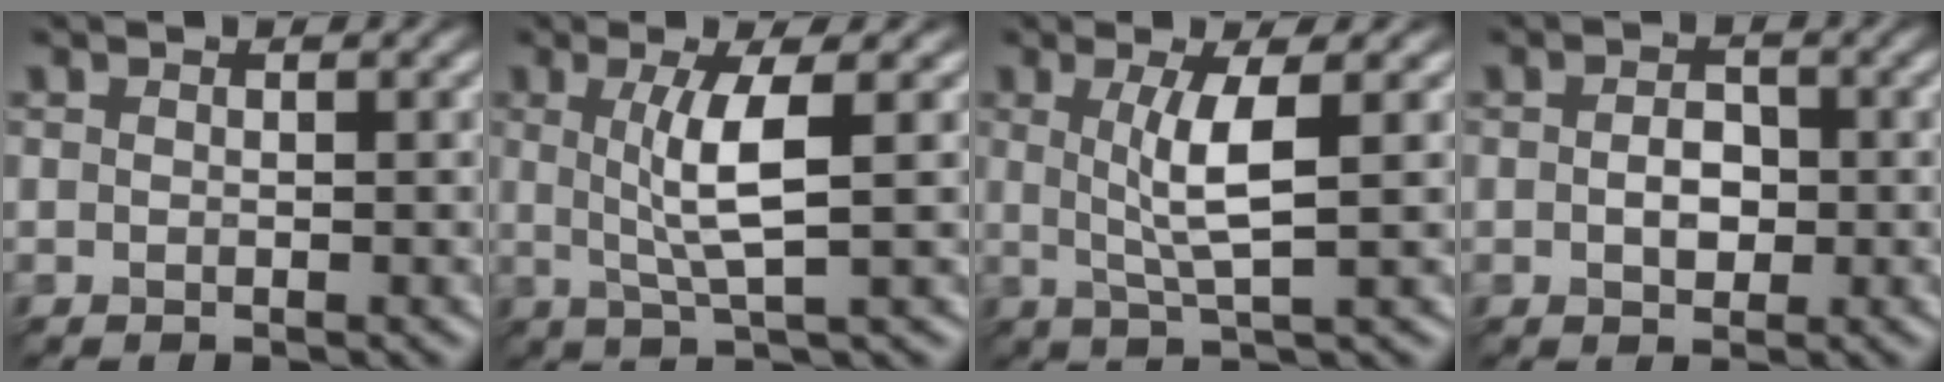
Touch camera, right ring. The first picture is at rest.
{"total": 3.0, "force": [0.3, -0.5, 3.0], "torque": [-0.091, 0.000, 0.034]}
{"total": 2.7, "force": [0.3, -0.5, 2.7], "torque": [-0.086, -0.002, 0.034]}
{"total": 0.7, "force": [-0.6, 0.1, 0.2], "torque": [-0.038, 0.001, 0.012]}